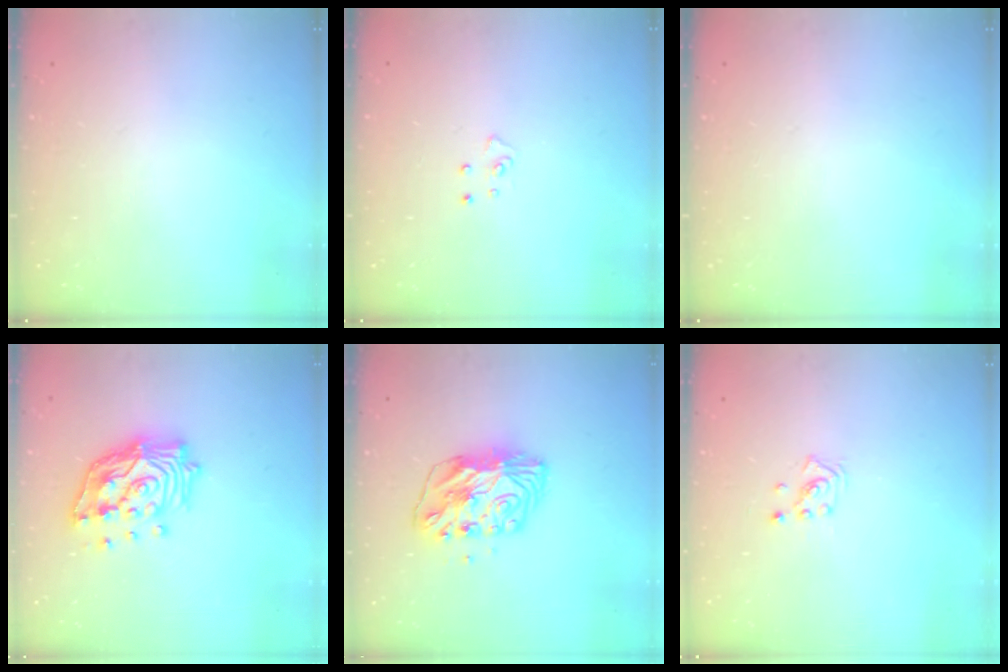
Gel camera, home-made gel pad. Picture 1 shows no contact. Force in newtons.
{"total": 4.1, "press": 4.1, "slide": 0.4}
{"total": 0.0}
{"total": 16.9, "press": 16.7, "slide": 2.3}
{"total": 9.6, "press": 9.5, "slide": 1.0}
{"total": 1.4, "press": 1.4, "slide": 0.1}